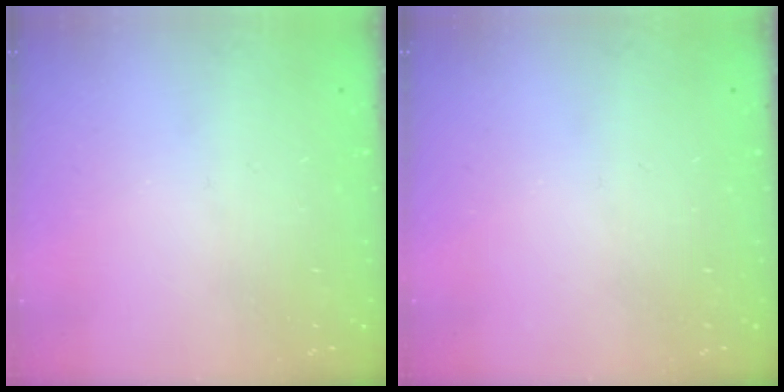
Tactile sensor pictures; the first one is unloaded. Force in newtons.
{"total": 0.0}